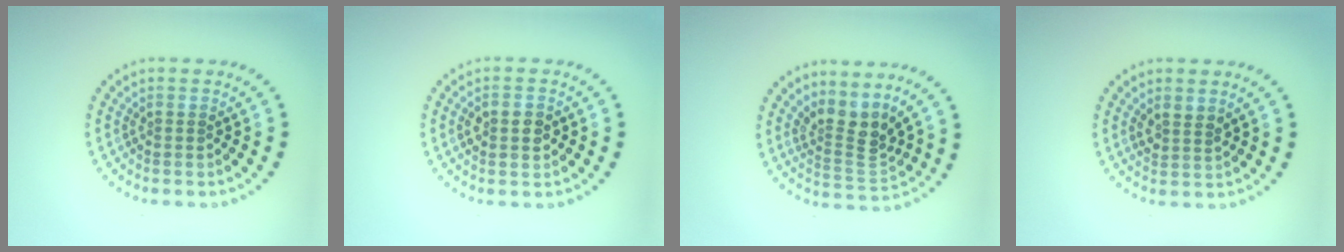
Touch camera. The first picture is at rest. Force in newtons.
{"total": 2.9, "press": 2.9, "slide": 0.2}
{"total": 3.3, "press": 2.3, "slide": 2.3}
{"total": 1.6, "press": 1.3, "slide": 0.9}